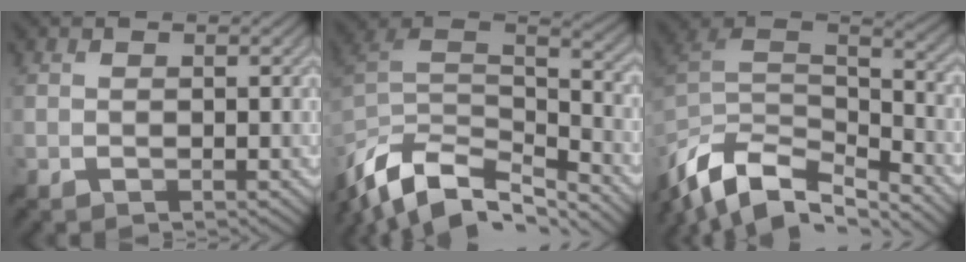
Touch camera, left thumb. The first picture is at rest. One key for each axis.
{"total": 14.0, "fx": -8.7, "fy": 6.5, "fz": 8.7, "tx": -0.240, "ty": -0.010, "tz": -0.144}
{"total": 13.9, "fx": -8.7, "fy": 6.6, "fz": 8.6, "tx": -0.239, "ty": -0.013, "tz": -0.144}